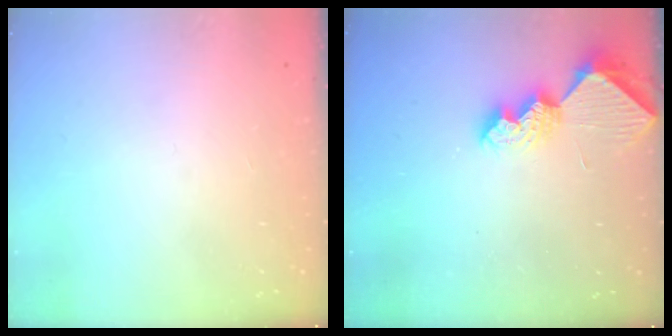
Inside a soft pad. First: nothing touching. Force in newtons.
{"total": 7.7, "press": 7.7, "slide": 0.7}